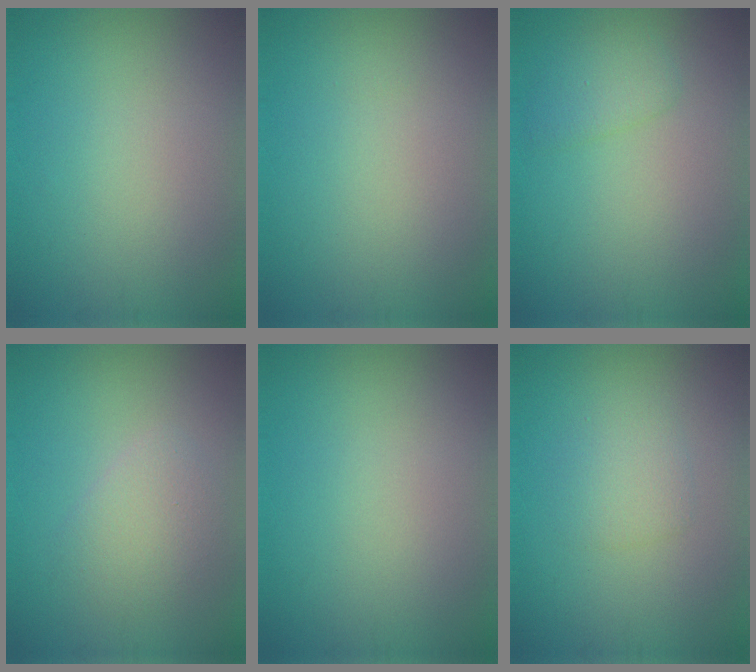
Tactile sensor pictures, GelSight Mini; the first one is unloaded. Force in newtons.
{"total": 0.0}
{"total": 1.8, "press": 1.8, "slide": 0.0}
{"total": 2.4, "press": 2.4, "slide": 0.1}
{"total": 0.0}
{"total": 1.8, "press": 1.8, "slide": 0.2}